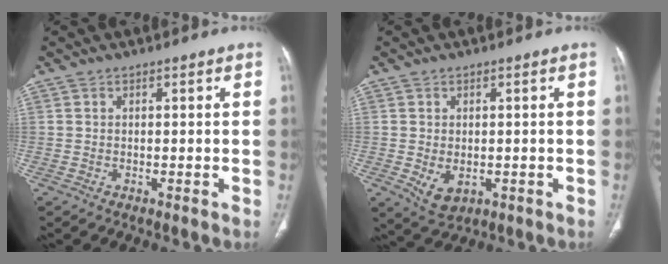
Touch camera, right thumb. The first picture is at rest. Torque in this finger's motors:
{"motor_torque": [-0.30, 0.30, -0.13, 0.09, 0.12]}